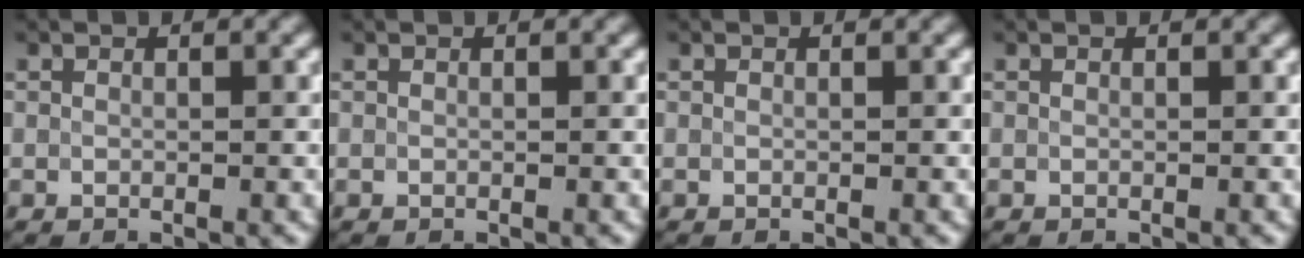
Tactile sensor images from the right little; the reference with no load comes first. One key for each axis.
{"total": 0.0}
{"total": 0.0}
{"total": 0.0}